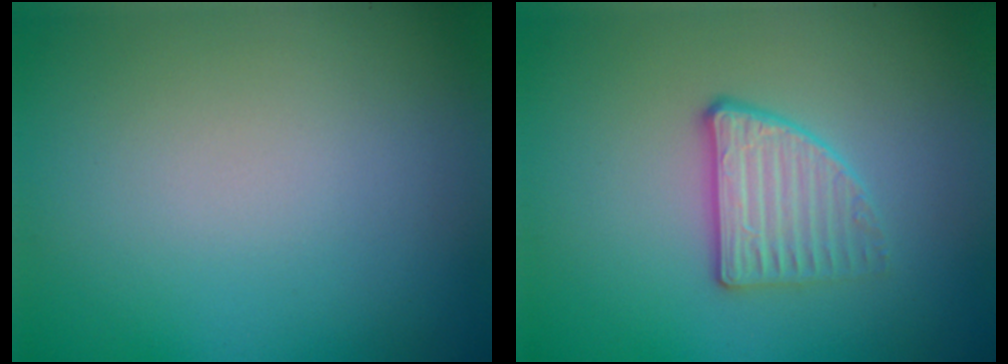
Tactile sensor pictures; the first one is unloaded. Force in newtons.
{"total": 2.7, "press": 2.4, "slide": 1.1}